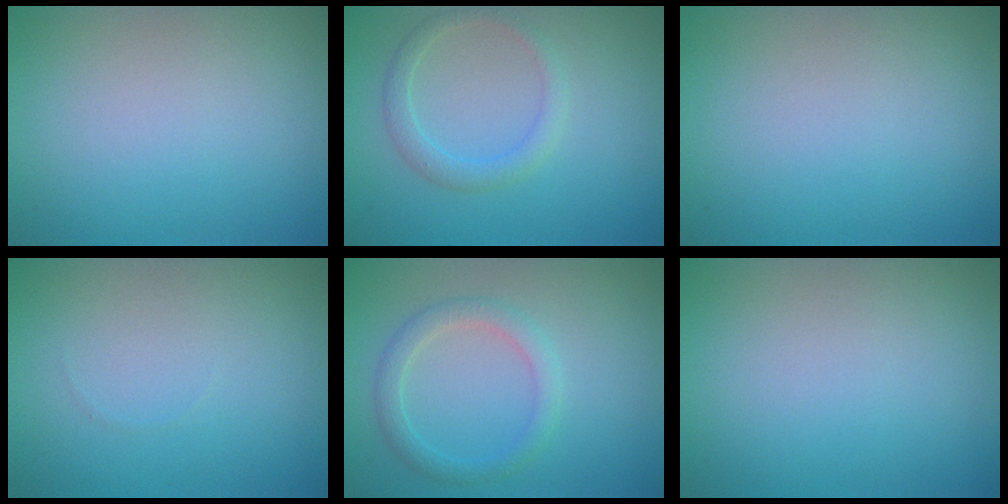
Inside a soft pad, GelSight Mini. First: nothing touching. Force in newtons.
{"total": 1.9, "press": 1.9, "slide": 0.1}
{"total": 0.0}
{"total": 0.0}
{"total": 2.2, "press": 2.1, "slide": 0.2}
{"total": 0.0}